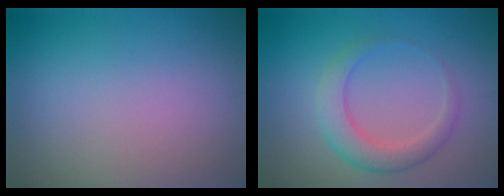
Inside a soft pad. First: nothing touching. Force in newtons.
{"total": 3.3, "press": 3.3, "slide": 0.2}